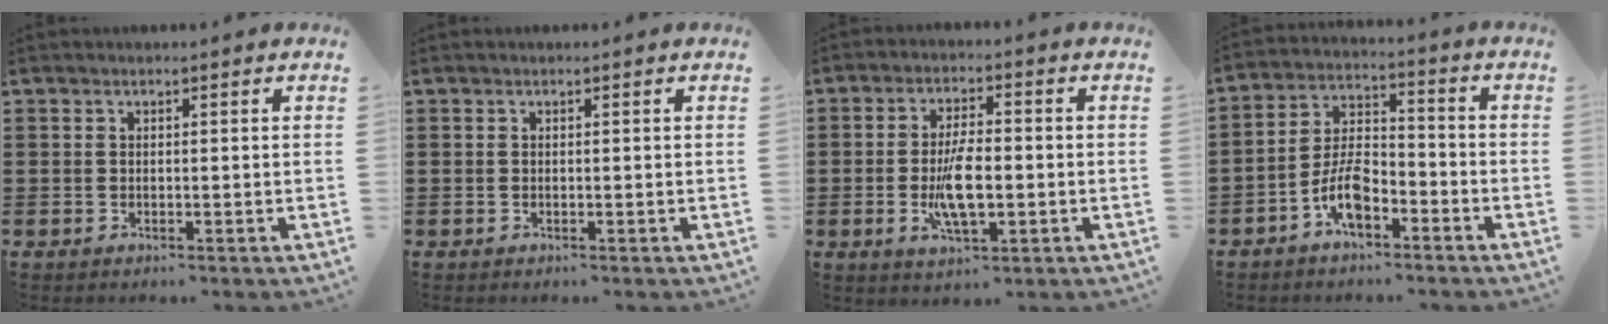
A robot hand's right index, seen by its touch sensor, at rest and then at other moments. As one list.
[{"total": 0.0}, {"total": 7.9, "force": [-1.4, 3.0, 7.2], "torque": [-0.156, -0.009, -0.030]}, {"total": 7.3, "force": [-4.0, 3.3, 5.2], "torque": [-0.120, 0.007, -0.080]}]